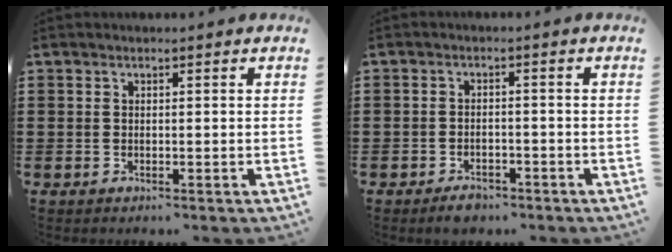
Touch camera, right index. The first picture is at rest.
{"total": 2.2, "force": [-2.0, 0.7, 0.5], "torque": [-0.014, 0.002, -0.041]}